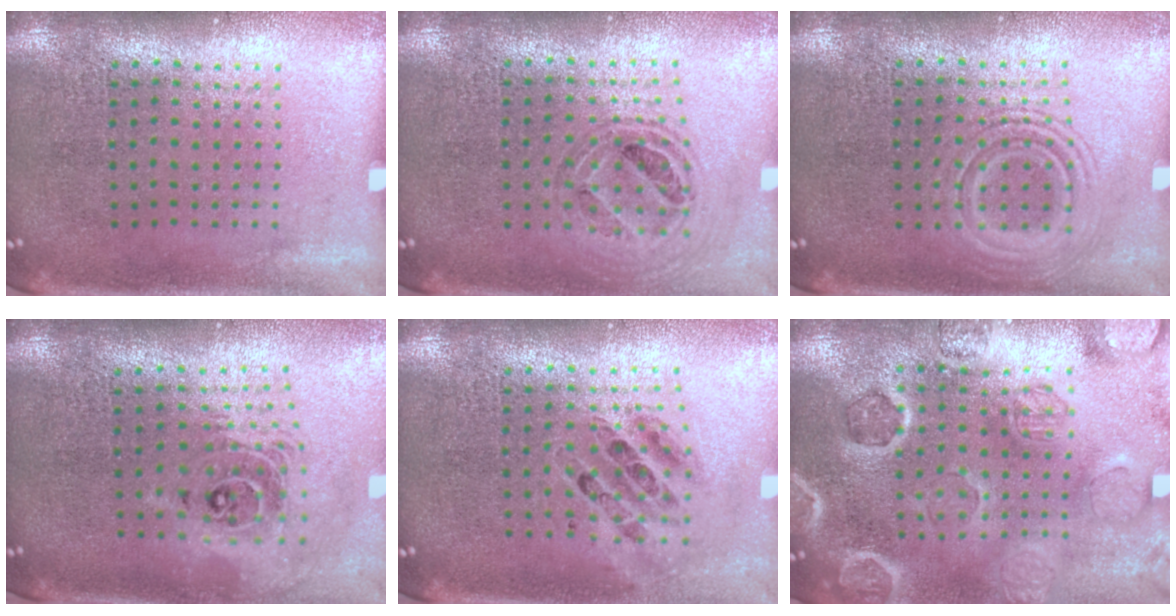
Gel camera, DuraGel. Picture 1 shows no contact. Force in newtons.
{"total": 0.8, "press": 0.8, "slide": 0.0}
{"total": 2.8, "press": 2.8, "slide": 0.4}
{"total": 2.0, "press": 1.6, "slide": 1.3}
{"total": 0.8, "press": 0.8, "slide": 0.1}
{"total": 2.6, "press": 2.6, "slide": 0.4}